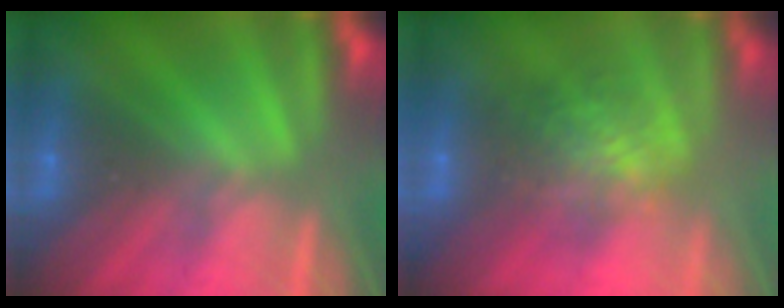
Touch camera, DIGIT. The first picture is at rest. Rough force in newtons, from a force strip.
{"total": 4.5}